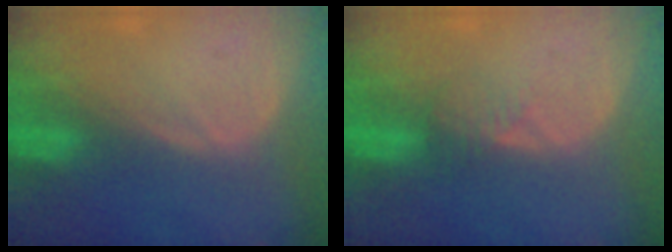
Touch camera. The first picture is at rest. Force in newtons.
{"total": 2.1, "press": 2.1, "slide": 0.2}